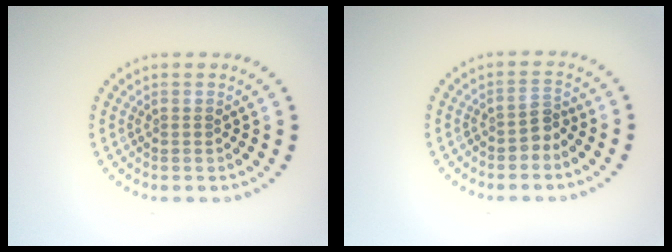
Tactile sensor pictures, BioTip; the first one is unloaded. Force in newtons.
{"total": 1.4, "press": 1.1, "slide": 0.8}